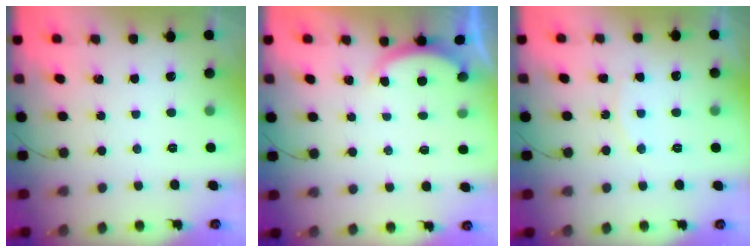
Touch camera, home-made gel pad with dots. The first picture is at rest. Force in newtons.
{"total": 1.3, "press": 1.2, "slide": 0.5}
{"total": 7.7, "press": 7.7, "slide": 0.6}